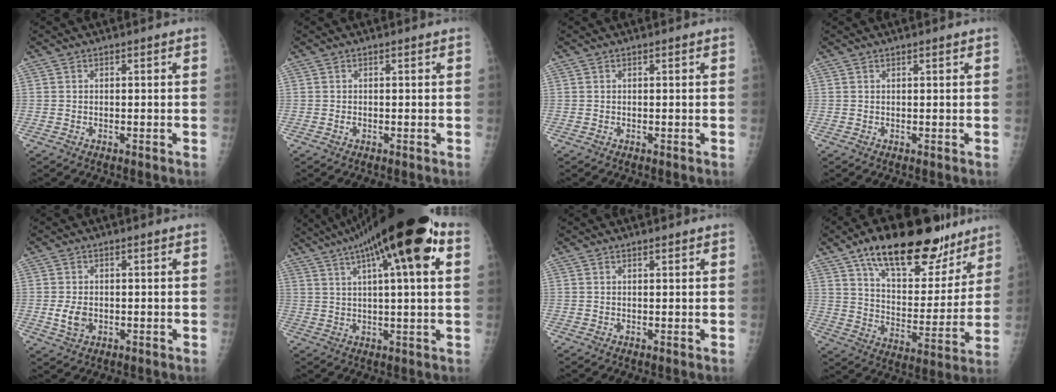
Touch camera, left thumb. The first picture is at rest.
{"total": 0.5, "force": [0.0, 0.3, 0.4], "torque": [-0.006, 0.000, 0.002]}
{"total": 0.0}
{"total": 0.6, "force": [0.4, 0.1, 0.4], "torque": [-0.007, -0.001, 0.008]}
{"total": 3.6, "force": [-0.4, 2.5, 2.5], "torque": [-0.047, -0.005, -0.003]}
{"total": 21.0, "force": [9.3, 4.5, 18.2], "torque": [-0.295, 0.025, 0.142]}
{"total": 0.8, "force": [0.6, 0.2, 0.4], "torque": [-0.008, -0.003, 0.010]}
{"total": 25.2, "force": [17.1, 11.0, 14.9], "torque": [-0.184, -0.058, 0.266]}